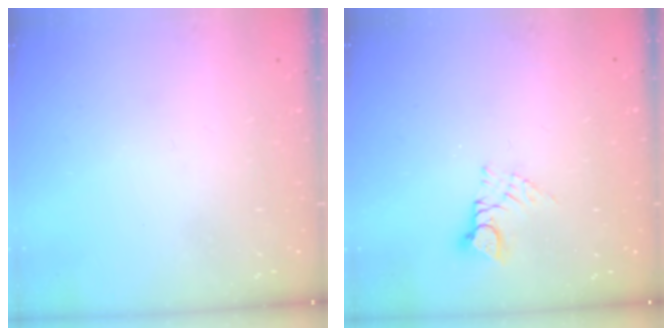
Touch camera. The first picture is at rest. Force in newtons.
{"total": 5.2, "press": 5.2, "slide": 0.3}